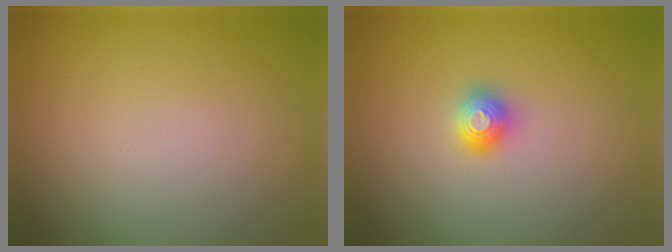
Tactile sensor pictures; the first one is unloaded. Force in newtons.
{"total": 1.3, "press": 1.3, "slide": 0.2}